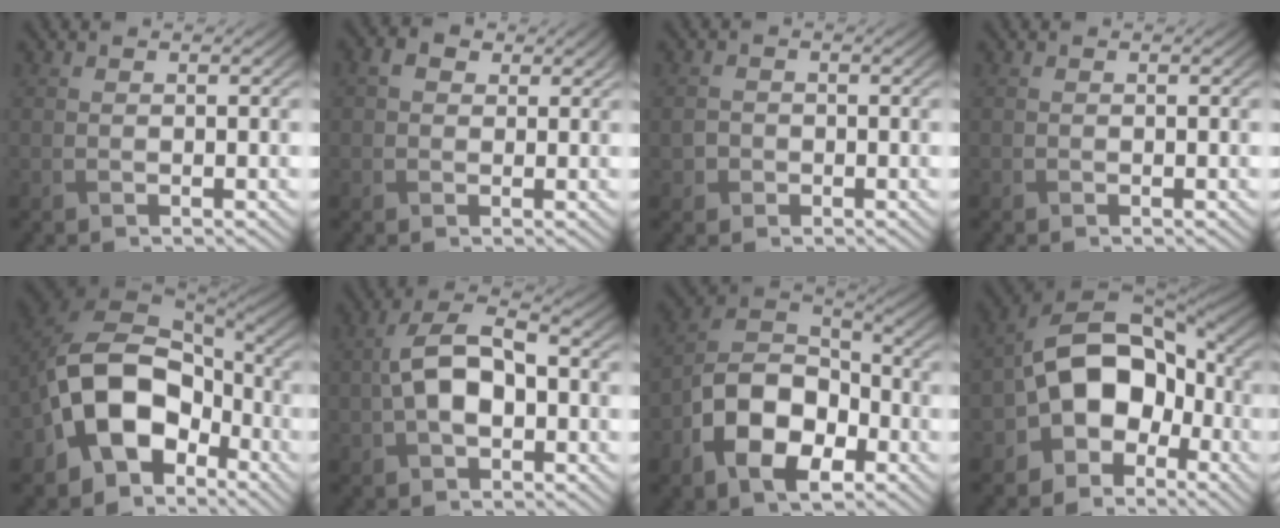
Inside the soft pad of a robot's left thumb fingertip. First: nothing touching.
{"total": 2.4, "force": [0.8, 1.9, 1.2], "torque": [-0.030, 0.004, 0.008]}
{"total": 1.7, "force": [-0.6, 1.4, 0.5], "torque": [-0.011, -0.002, -0.015]}
{"total": 0.0}
{"total": 14.0, "force": [-4.9, 9.8, 8.6], "torque": [-0.169, -0.017, -0.099]}
{"total": 8.1, "force": [-0.6, 4.6, 6.6], "torque": [-0.136, 0.015, -0.017]}
{"total": 12.0, "force": [-5.3, 7.4, 7.8], "torque": [-0.160, -0.009, -0.113]}
{"total": 13.6, "force": [-3.8, 9.4, 9.0], "torque": [-0.155, -0.003, -0.086]}